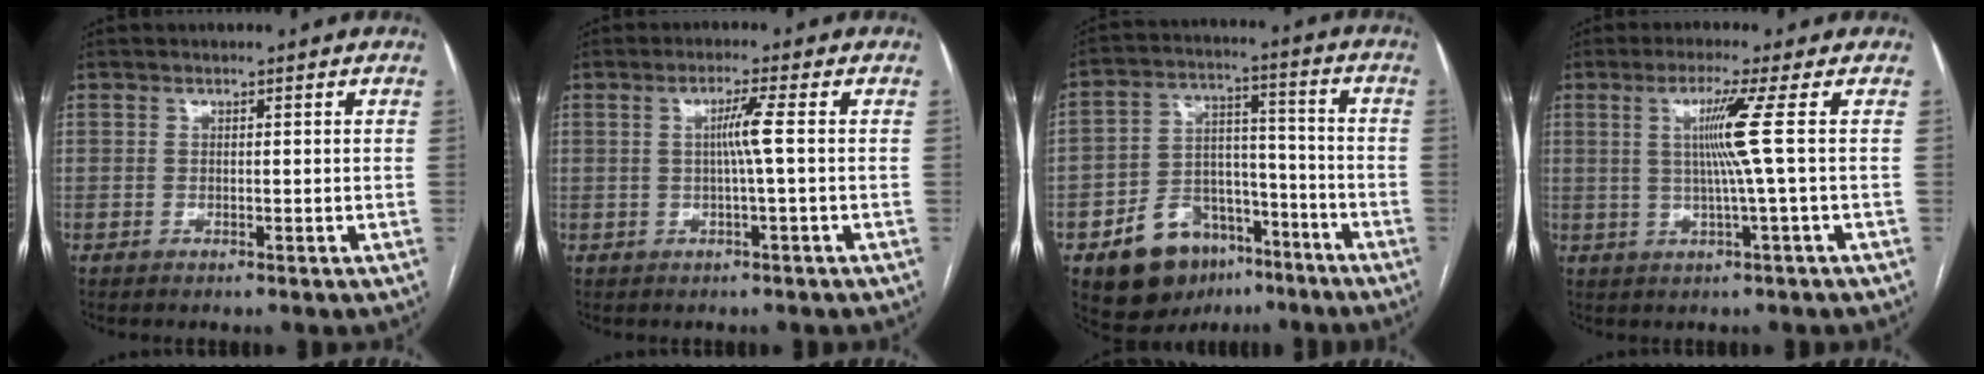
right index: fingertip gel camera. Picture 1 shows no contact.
{"total": 3.3, "force": [0.1, -1.0, 3.1], "torque": [-0.059, 0.001, 0.003]}
{"total": 13.2, "force": [-7.9, 8.4, 6.4], "torque": [-0.112, 0.031, -0.120]}
{"total": 5.8, "force": [0.8, -2.3, 5.2], "torque": [-0.104, -0.005, 0.020]}